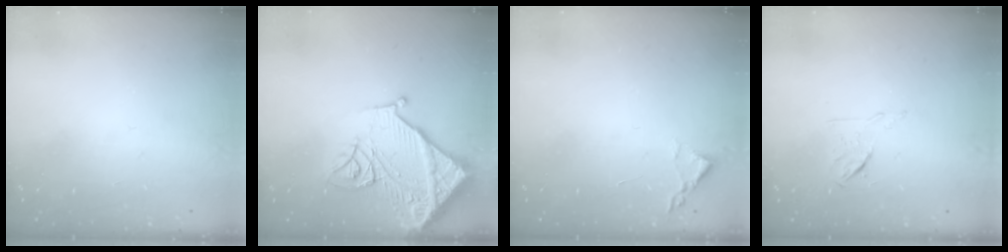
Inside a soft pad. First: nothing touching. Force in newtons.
{"total": 16.9, "press": 16.8, "slide": 2.1}
{"total": 1.8, "press": 1.8, "slide": 0.3}
{"total": 5.8, "press": 5.7, "slide": 1.2}